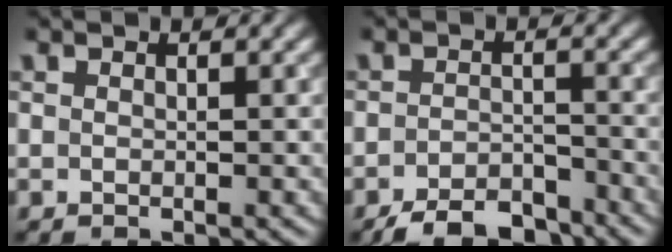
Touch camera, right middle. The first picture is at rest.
{"total": 5.6, "force": [-4.6, 2.0, 2.5], "torque": [-0.034, -0.005, -0.074]}